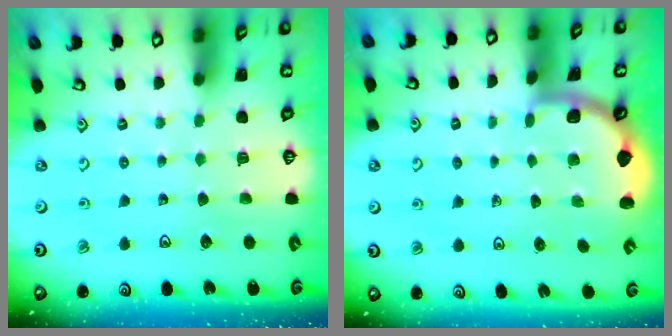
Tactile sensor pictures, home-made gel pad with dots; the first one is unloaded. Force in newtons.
{"total": 1.8, "press": 1.7, "slide": 0.0}